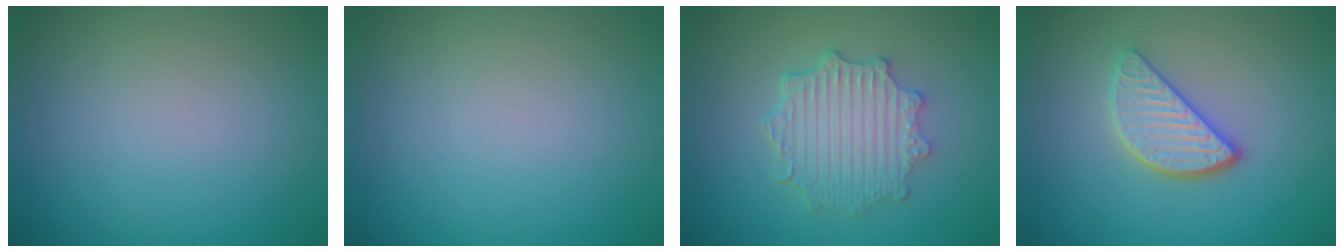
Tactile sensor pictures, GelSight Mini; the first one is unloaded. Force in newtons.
{"total": 0.0}
{"total": 4.7, "press": 3.7, "slide": 2.8}
{"total": 3.4, "press": 2.9, "slide": 1.9}